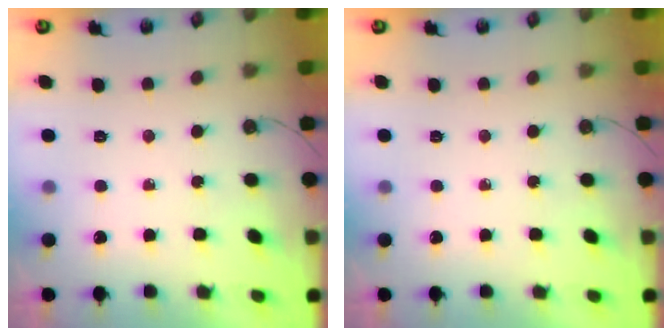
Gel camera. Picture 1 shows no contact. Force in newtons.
{"total": 0.0}